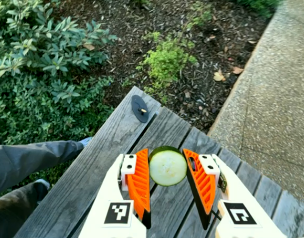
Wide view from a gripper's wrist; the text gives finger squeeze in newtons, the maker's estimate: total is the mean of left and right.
{"total": 8.6, "left": 8.5, "right": 8.7}